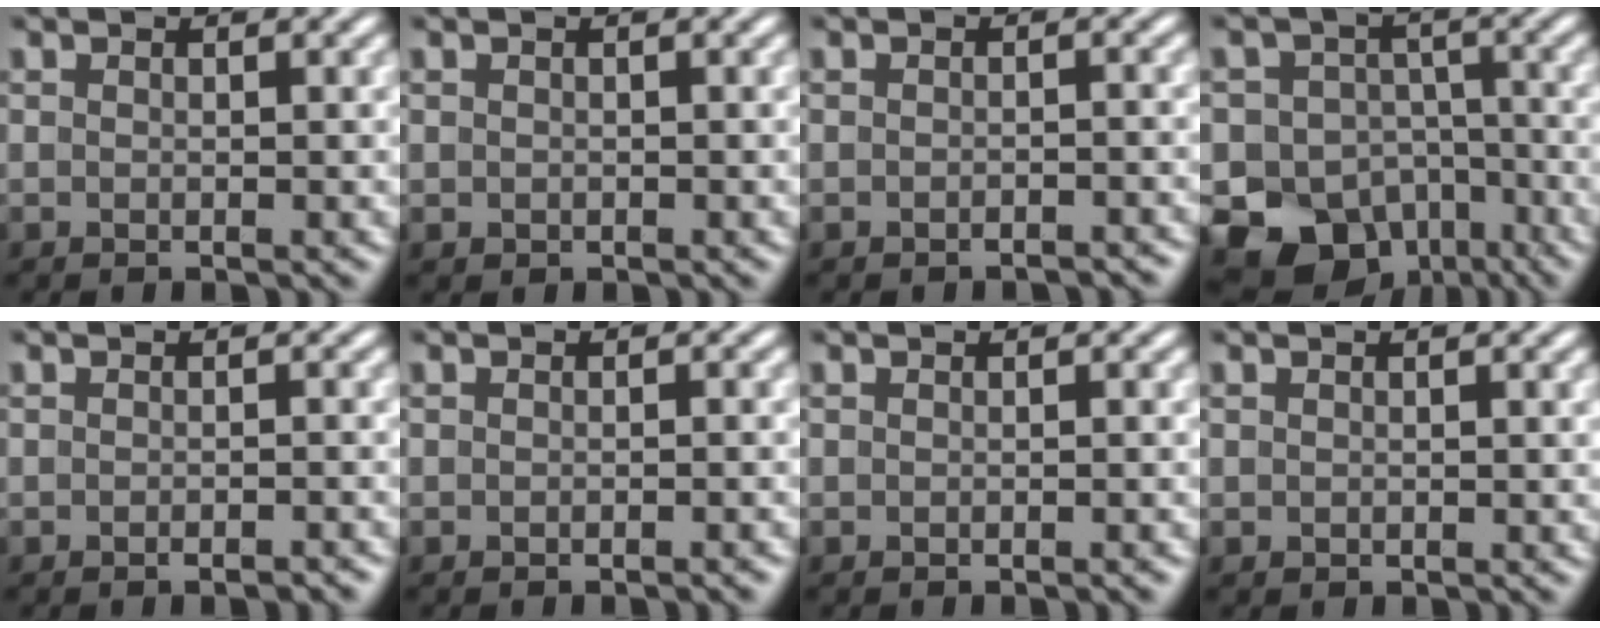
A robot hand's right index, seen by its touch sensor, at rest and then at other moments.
{"total": 0.5, "force": [-0.1, 0.5, 0.1], "torque": [-0.008, -0.010, 0.005]}
{"total": 1.7, "force": [-1.7, 0.1, 0.3], "torque": [-0.007, -0.005, -0.024]}
{"total": 20.8, "force": [-9.3, 17.3, 6.6], "torque": [-0.175, -0.112, -0.135]}
{"total": 1.4, "force": [-1.3, 0.1, 0.4], "torque": [-0.007, 0.000, -0.021]}
{"total": 0.8, "force": [-0.8, 0.0, 0.2], "torque": [-0.007, -0.001, -0.011]}
{"total": 0.5, "force": [-0.5, -0.1, 0.2], "torque": [-0.004, 0.002, -0.008]}
{"total": 0.0}